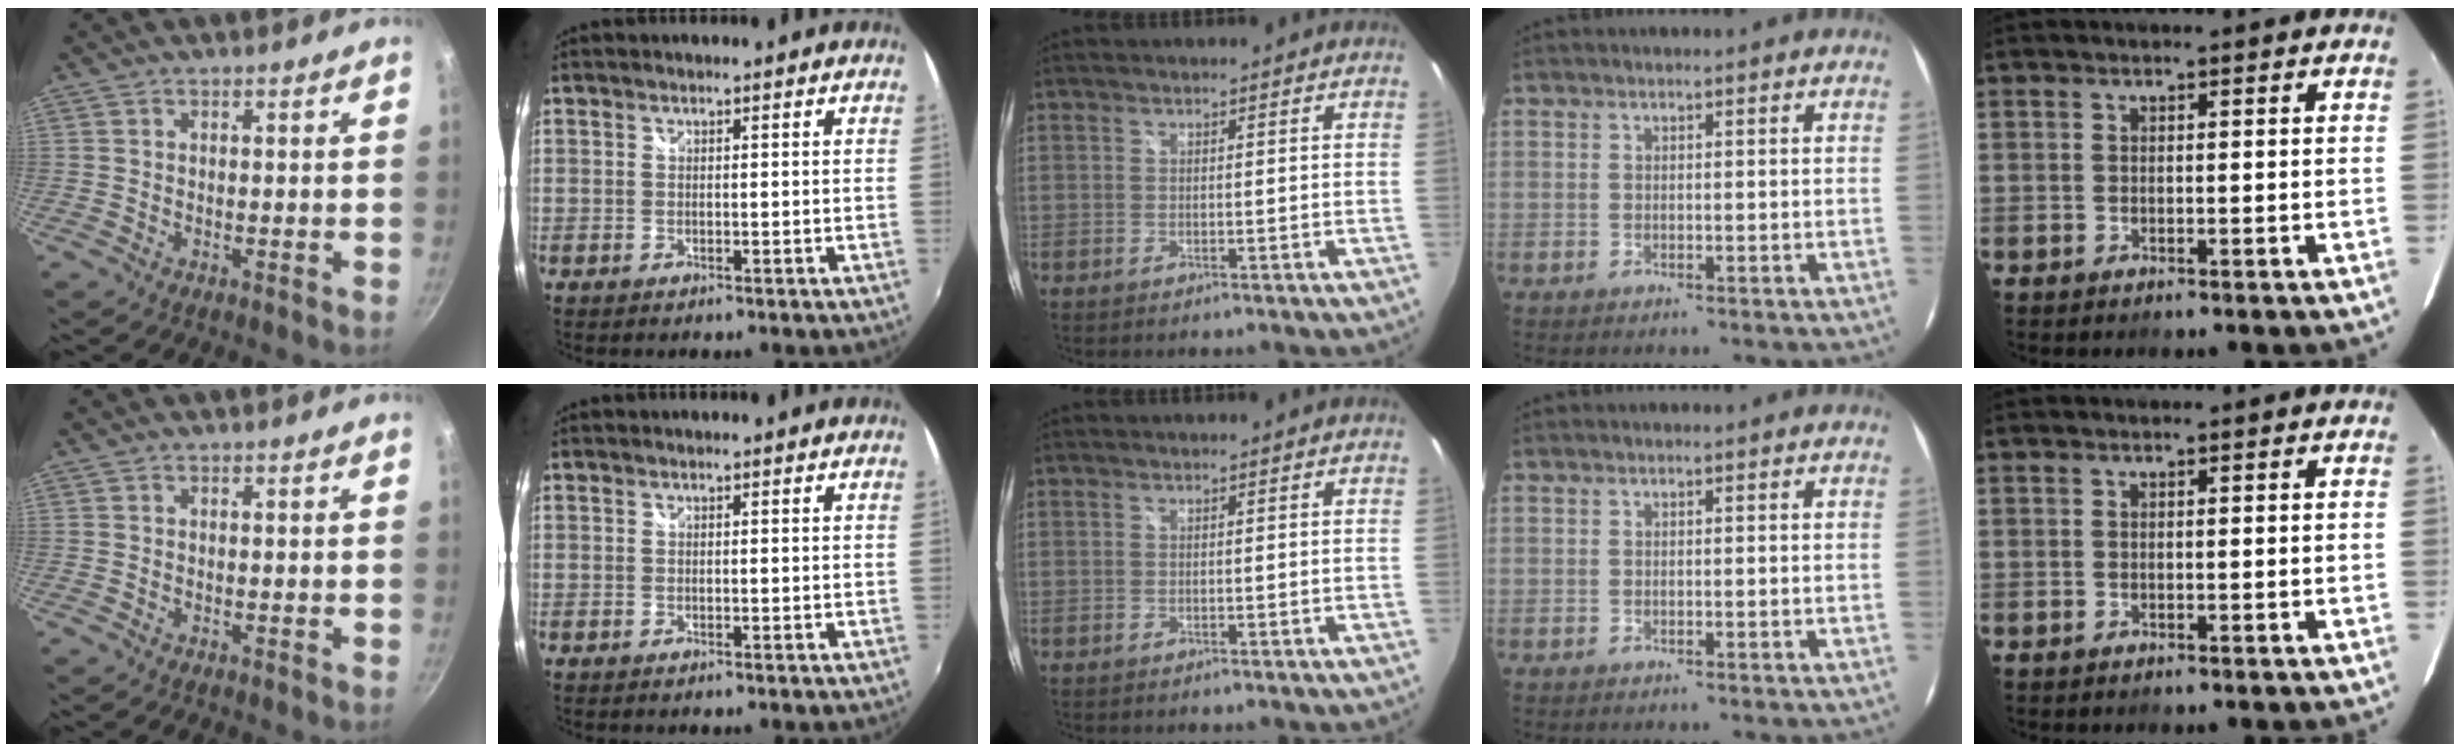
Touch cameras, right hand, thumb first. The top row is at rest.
{}